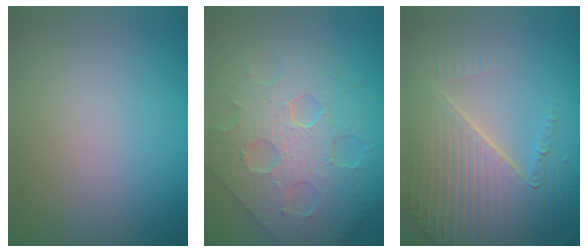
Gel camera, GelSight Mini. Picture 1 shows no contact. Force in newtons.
{"total": 9.0, "press": 6.5, "slide": 6.2}
{"total": 7.4, "press": 5.6, "slide": 4.8}